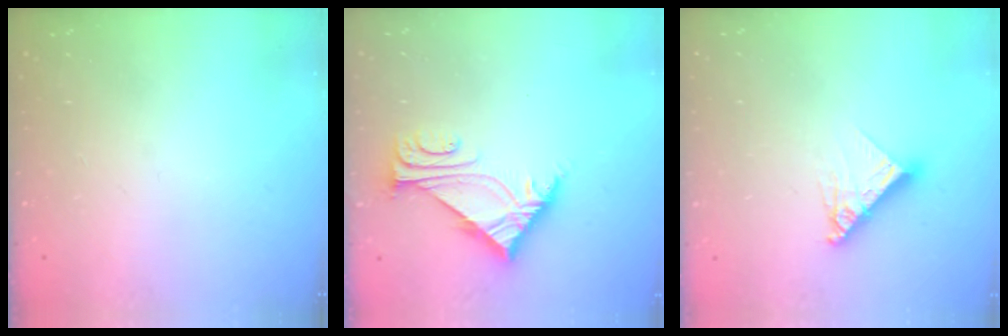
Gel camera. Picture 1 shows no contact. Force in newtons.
{"total": 6.6, "press": 6.6, "slide": 0.1}
{"total": 11.7, "press": 11.6, "slide": 1.1}